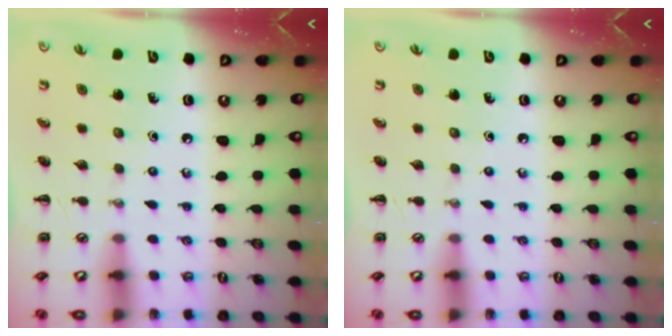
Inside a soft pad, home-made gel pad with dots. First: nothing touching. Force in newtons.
{"total": 0.0}